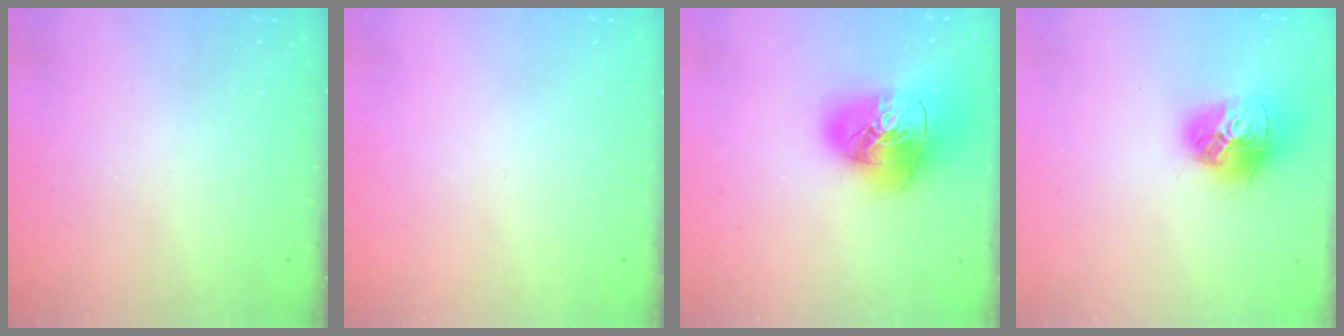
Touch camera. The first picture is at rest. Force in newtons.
{"total": 0.0}
{"total": 19.5, "press": 19.4, "slide": 2.3}
{"total": 15.9, "press": 15.8, "slide": 1.4}